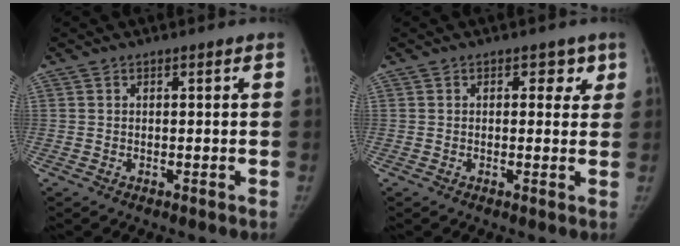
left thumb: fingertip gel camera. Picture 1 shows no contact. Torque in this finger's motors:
{"motor_torque": [-0.03, 0.03, 0.06, 0.04, -0.12]}